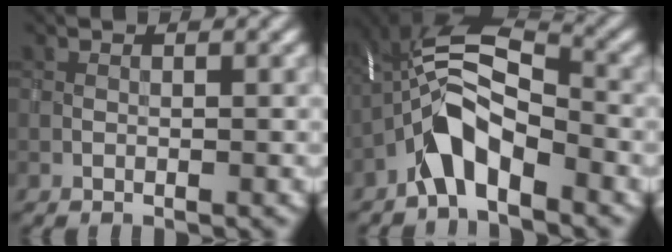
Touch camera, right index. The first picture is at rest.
{"total": 6.3, "force": [-3.2, 2.5, 4.8], "torque": [-0.092, 0.014, -0.071]}